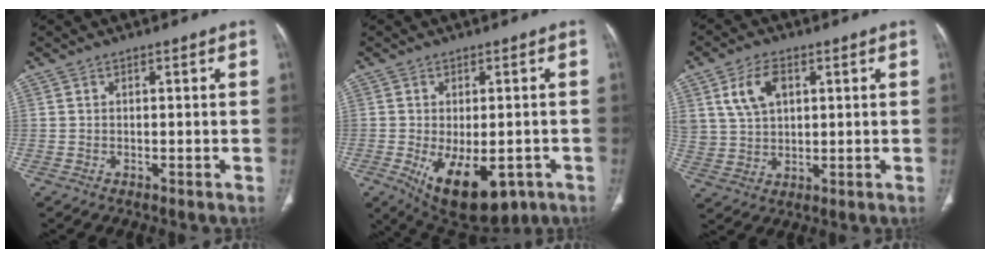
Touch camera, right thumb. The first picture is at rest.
{"total": 14.3, "force": [-5.8, 7.4, 10.7], "torque": [-0.162, -0.005, -0.067]}
{"total": 8.1, "force": [3.2, 5.2, 5.3], "torque": [-0.093, -0.006, 0.066]}